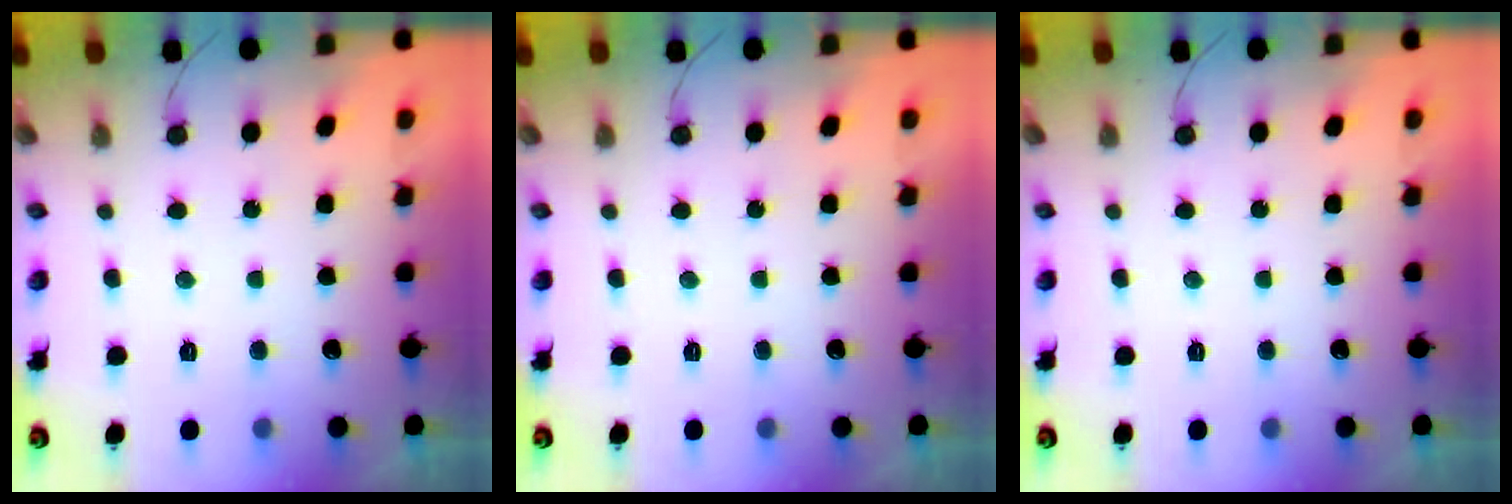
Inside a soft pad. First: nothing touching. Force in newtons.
{"total": 0.0}
{"total": 0.0}